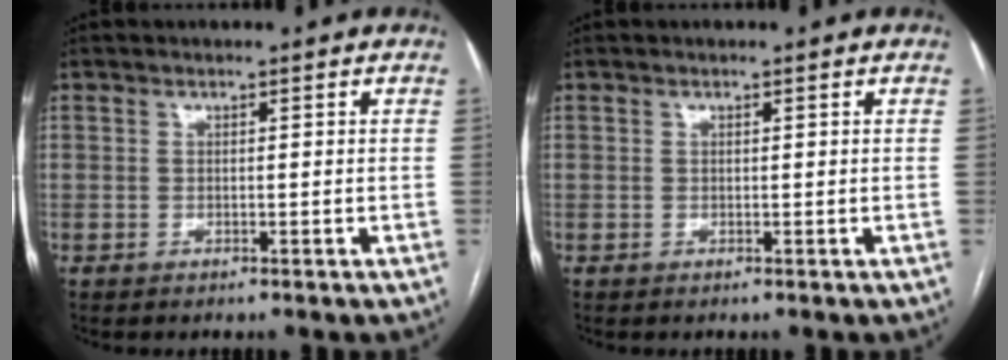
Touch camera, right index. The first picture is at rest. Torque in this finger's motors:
{"motor_torque": [0.17, -0.02, 0.02, 0.01]}